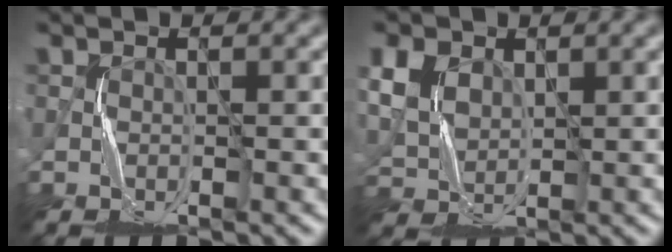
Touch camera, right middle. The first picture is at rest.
{"total": 6.7, "force": [2.7, 4.7, 3.9], "torque": [-0.117, 0.022, 0.049]}